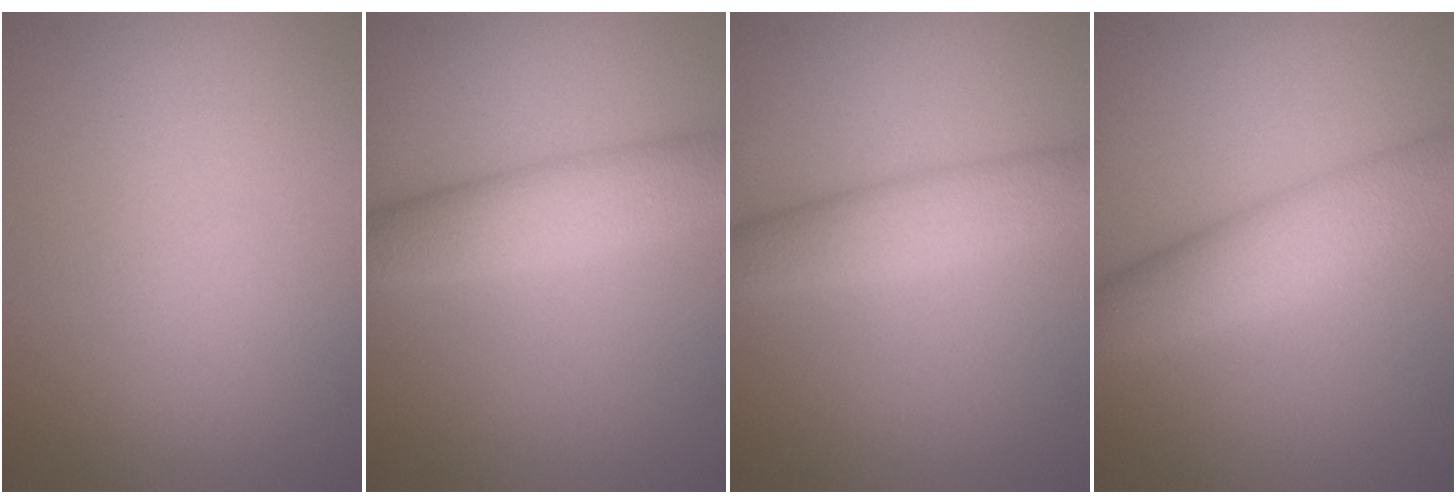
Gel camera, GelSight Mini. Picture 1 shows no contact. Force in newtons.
{"total": 5.3, "press": 5.3, "slide": 0.1}
{"total": 4.4, "press": 4.4, "slide": 0.2}
{"total": 5.9, "press": 5.8, "slide": 0.3}